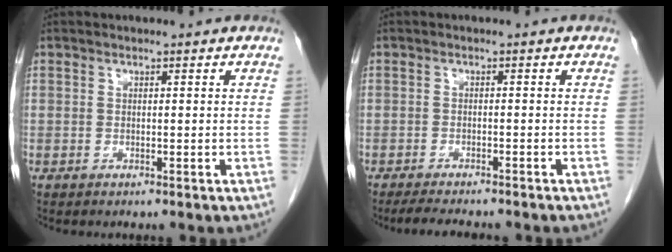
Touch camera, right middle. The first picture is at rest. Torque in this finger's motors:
{"motor_torque": [0.07, -0.05, 0.02, 0.01]}